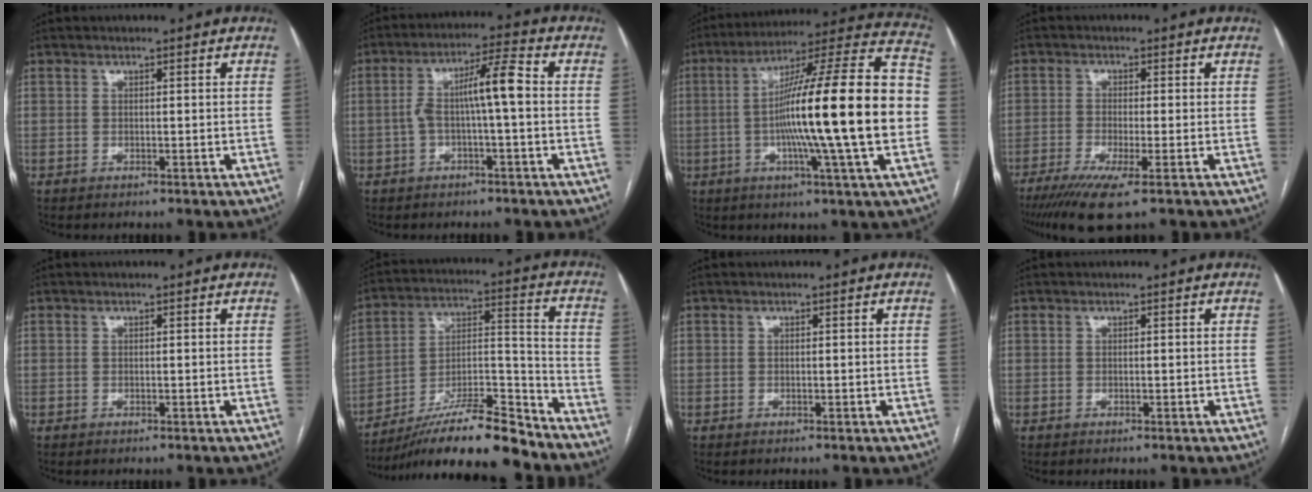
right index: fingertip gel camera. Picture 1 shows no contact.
{"total": 7.7, "force": [-0.3, 0.7, 7.6], "torque": [-0.139, 0.031, -0.007]}
{"total": 25.7, "force": [-2.3, -0.2, 25.6], "torque": [-0.364, 0.008, -0.057]}
{"total": 7.8, "force": [-4.9, 0.4, 6.1], "torque": [-0.104, -0.020, -0.082]}
{"total": 0.0}
{"total": 18.1, "force": [-15.5, 1.7, 9.1], "torque": [-0.165, 0.009, -0.272]}
{"total": 0.0}
{"total": 0.0}